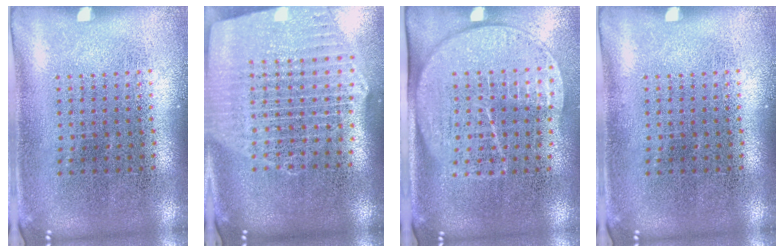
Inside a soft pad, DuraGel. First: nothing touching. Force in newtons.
{"total": 2.7, "press": 2.3, "slide": 1.4}
{"total": 1.8, "press": 1.5, "slide": 1.0}
{"total": 0.0}